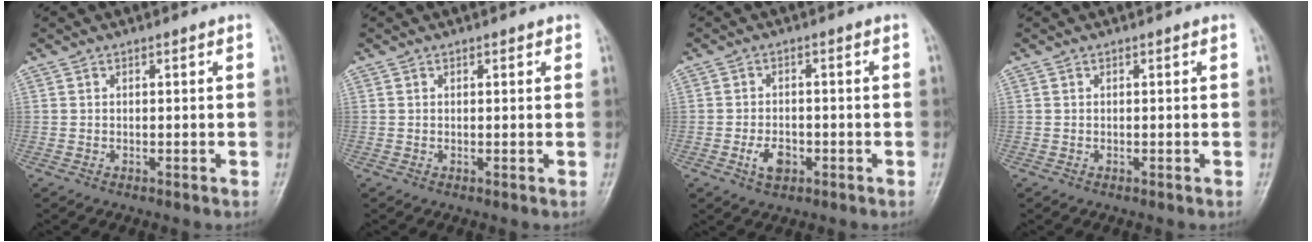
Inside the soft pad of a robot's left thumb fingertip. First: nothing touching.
{"total": 1.1, "force": [0.7, 0.5, 0.7], "torque": [-0.005, -0.002, 0.006]}
{"total": 4.1, "force": [-1.6, 2.6, 2.7], "torque": [-0.045, 0.006, -0.028]}
{"total": 0.0}